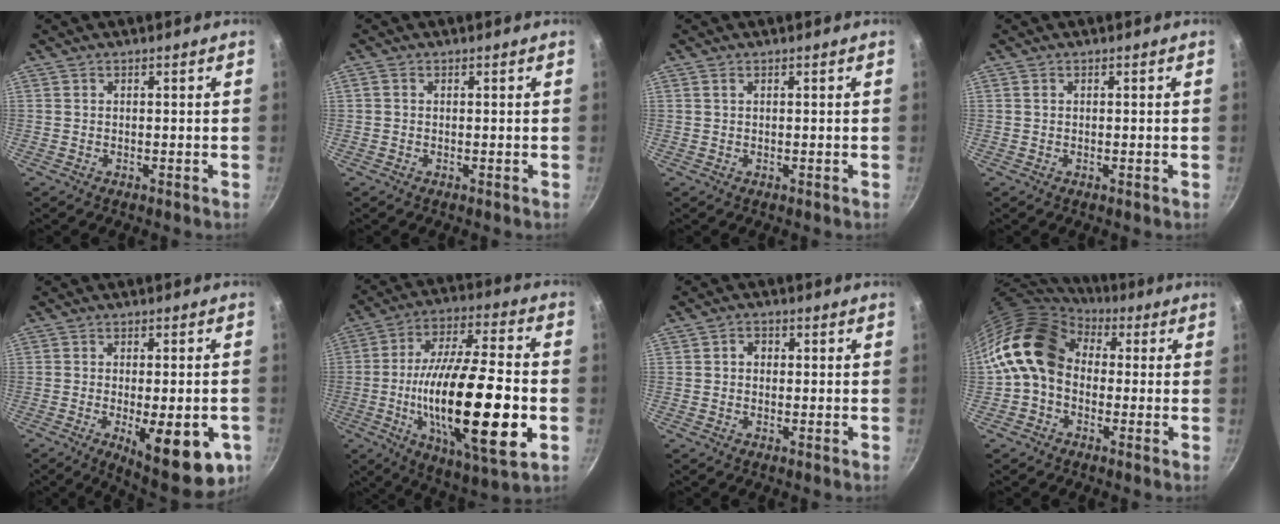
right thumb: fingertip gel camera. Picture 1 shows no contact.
{"total": 0.7, "force": [0.1, 0.6, 0.4], "torque": [-0.007, 0.004, 0.000]}
{"total": 0.6, "force": [0.3, 0.3, 0.4], "torque": [-0.007, 0.002, 0.006]}
{"total": 0.5, "force": [0.1, 0.3, 0.4], "torque": [-0.007, 0.001, 0.001]}
{"total": 15.8, "force": [-5.2, 5.5, 13.9], "torque": [-0.157, -0.001, -0.059]}
{"total": 27.2, "force": [-5.3, 8.4, 25.3], "torque": [-0.431, 0.015, -0.086]}
{"total": 2.4, "force": [0.3, 1.9, 1.3], "torque": [-0.010, 0.007, 0.000]}
{"total": 13.5, "force": [1.3, 10.4, 8.5], "torque": [-0.127, 0.025, 0.002]}